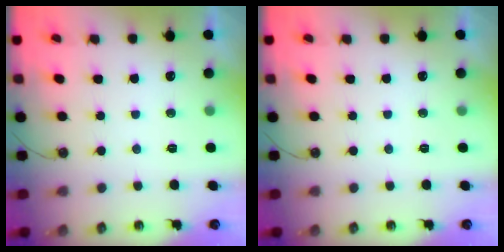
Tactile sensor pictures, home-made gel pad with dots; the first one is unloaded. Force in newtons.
{"total": 0.0}